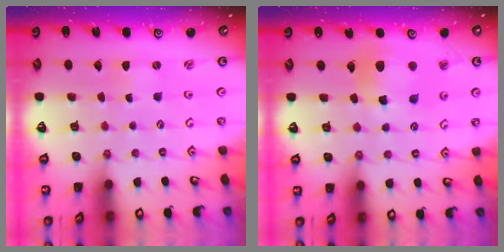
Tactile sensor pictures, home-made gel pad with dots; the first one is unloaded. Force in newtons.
{"total": 11.1, "press": 11.0, "slide": 1.4}